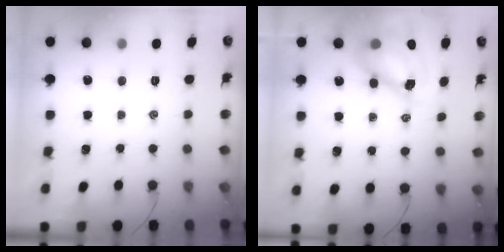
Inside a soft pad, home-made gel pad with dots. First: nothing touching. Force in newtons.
{"total": 8.9, "press": 8.7, "slide": 1.8}